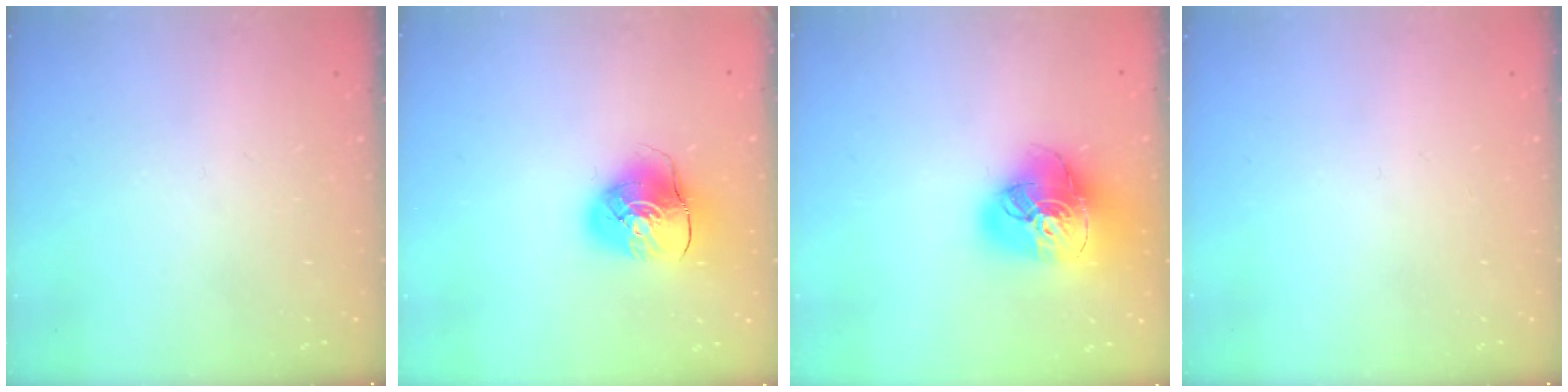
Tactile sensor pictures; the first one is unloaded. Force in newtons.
{"total": 9.1, "press": 9.0, "slide": 1.2}
{"total": 20.6, "press": 20.5, "slide": 2.1}
{"total": 0.0}